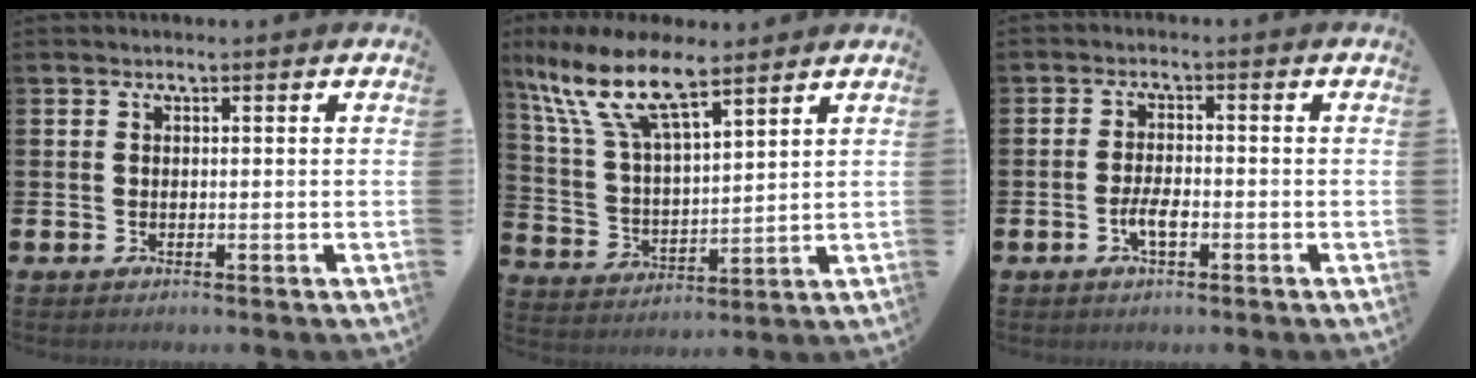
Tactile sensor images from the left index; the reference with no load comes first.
{"total": 11.8, "force": [9.0, 3.7, 6.7], "torque": [-0.162, -0.030, 0.162]}
{"total": 3.0, "force": [-1.0, 1.1, 2.6], "torque": [-0.049, -0.001, -0.022]}